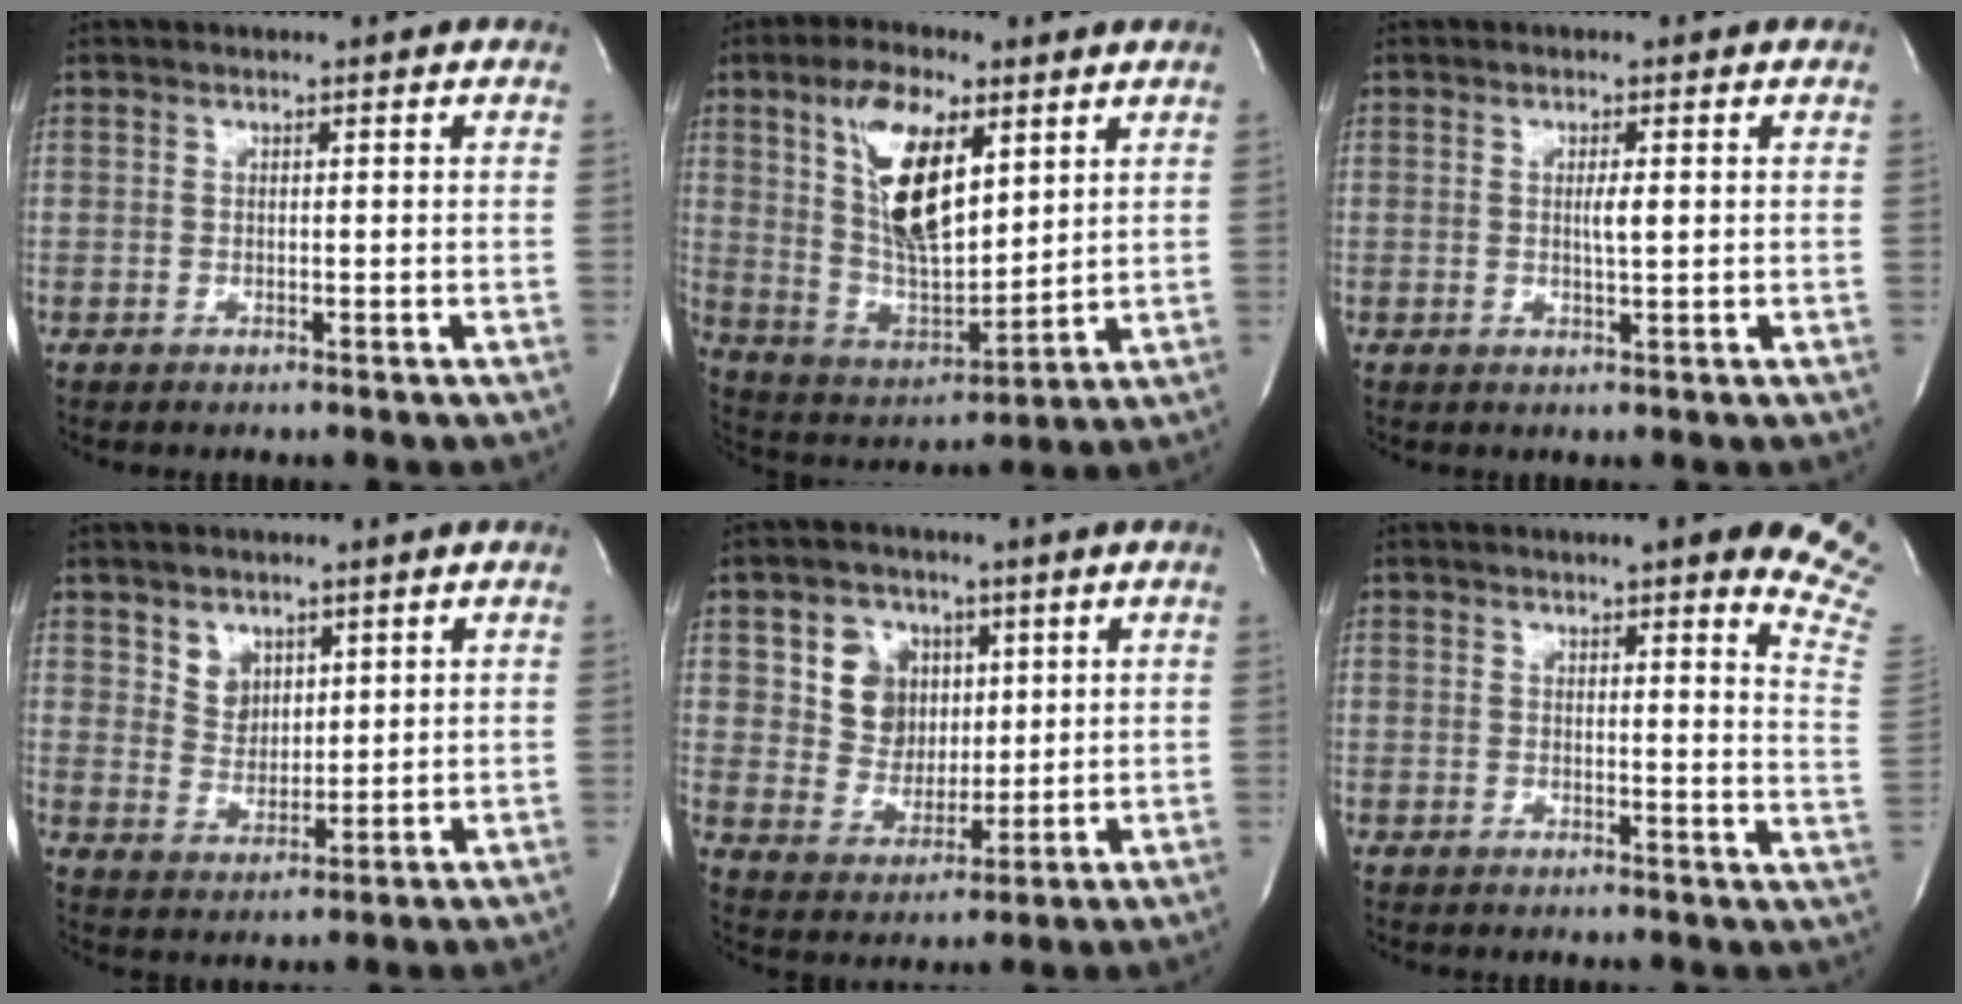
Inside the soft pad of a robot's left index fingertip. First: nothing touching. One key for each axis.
{"total": 14.5, "fx": 6.0, "fy": 5.5, "fz": 12.0, "tx": -0.233, "ty": 0.000, "tz": 0.114}
{"total": 2.0, "fx": 0.0, "fy": 0.3, "fz": 2.0, "tx": -0.038, "ty": -0.005, "tz": -0.001}
{"total": 4.3, "fx": 2.4, "fy": 3.2, "fz": 1.5, "tx": -0.030, "ty": -0.002, "tz": 0.053}
{"total": 7.9, "fx": 2.9, "fy": 6.9, "fz": 2.6, "tx": -0.053, "ty": 0.014, "tz": 0.061}
{"total": 15.6, "fx": 12.5, "fy": 1.4, "fz": 9.1, "tx": -0.097, "ty": -0.065, "tz": 0.114}